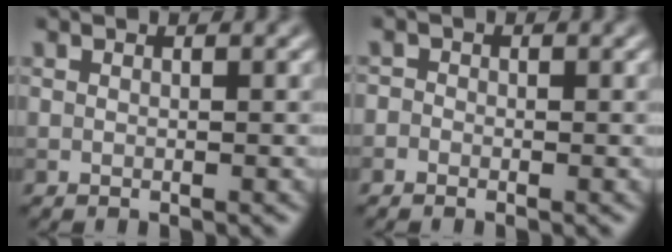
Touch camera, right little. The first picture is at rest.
{"total": 1.0, "force": [-0.5, 0.8, 0.2], "torque": [0.003, -0.003, -0.018]}